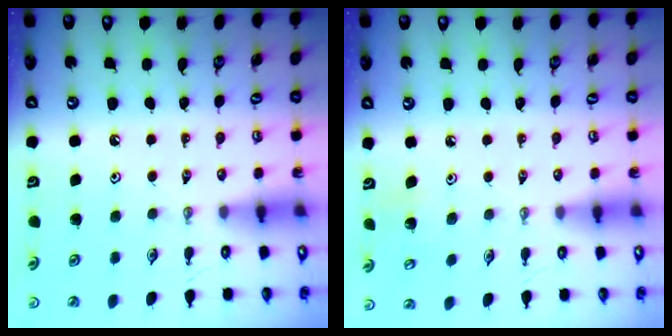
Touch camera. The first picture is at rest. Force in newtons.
{"total": 5.3, "press": 5.3, "slide": 0.3}